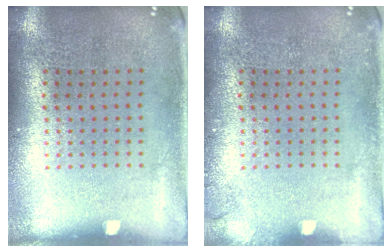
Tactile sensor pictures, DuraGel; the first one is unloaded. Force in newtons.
{"total": 0.7, "press": 0.7, "slide": 0.2}